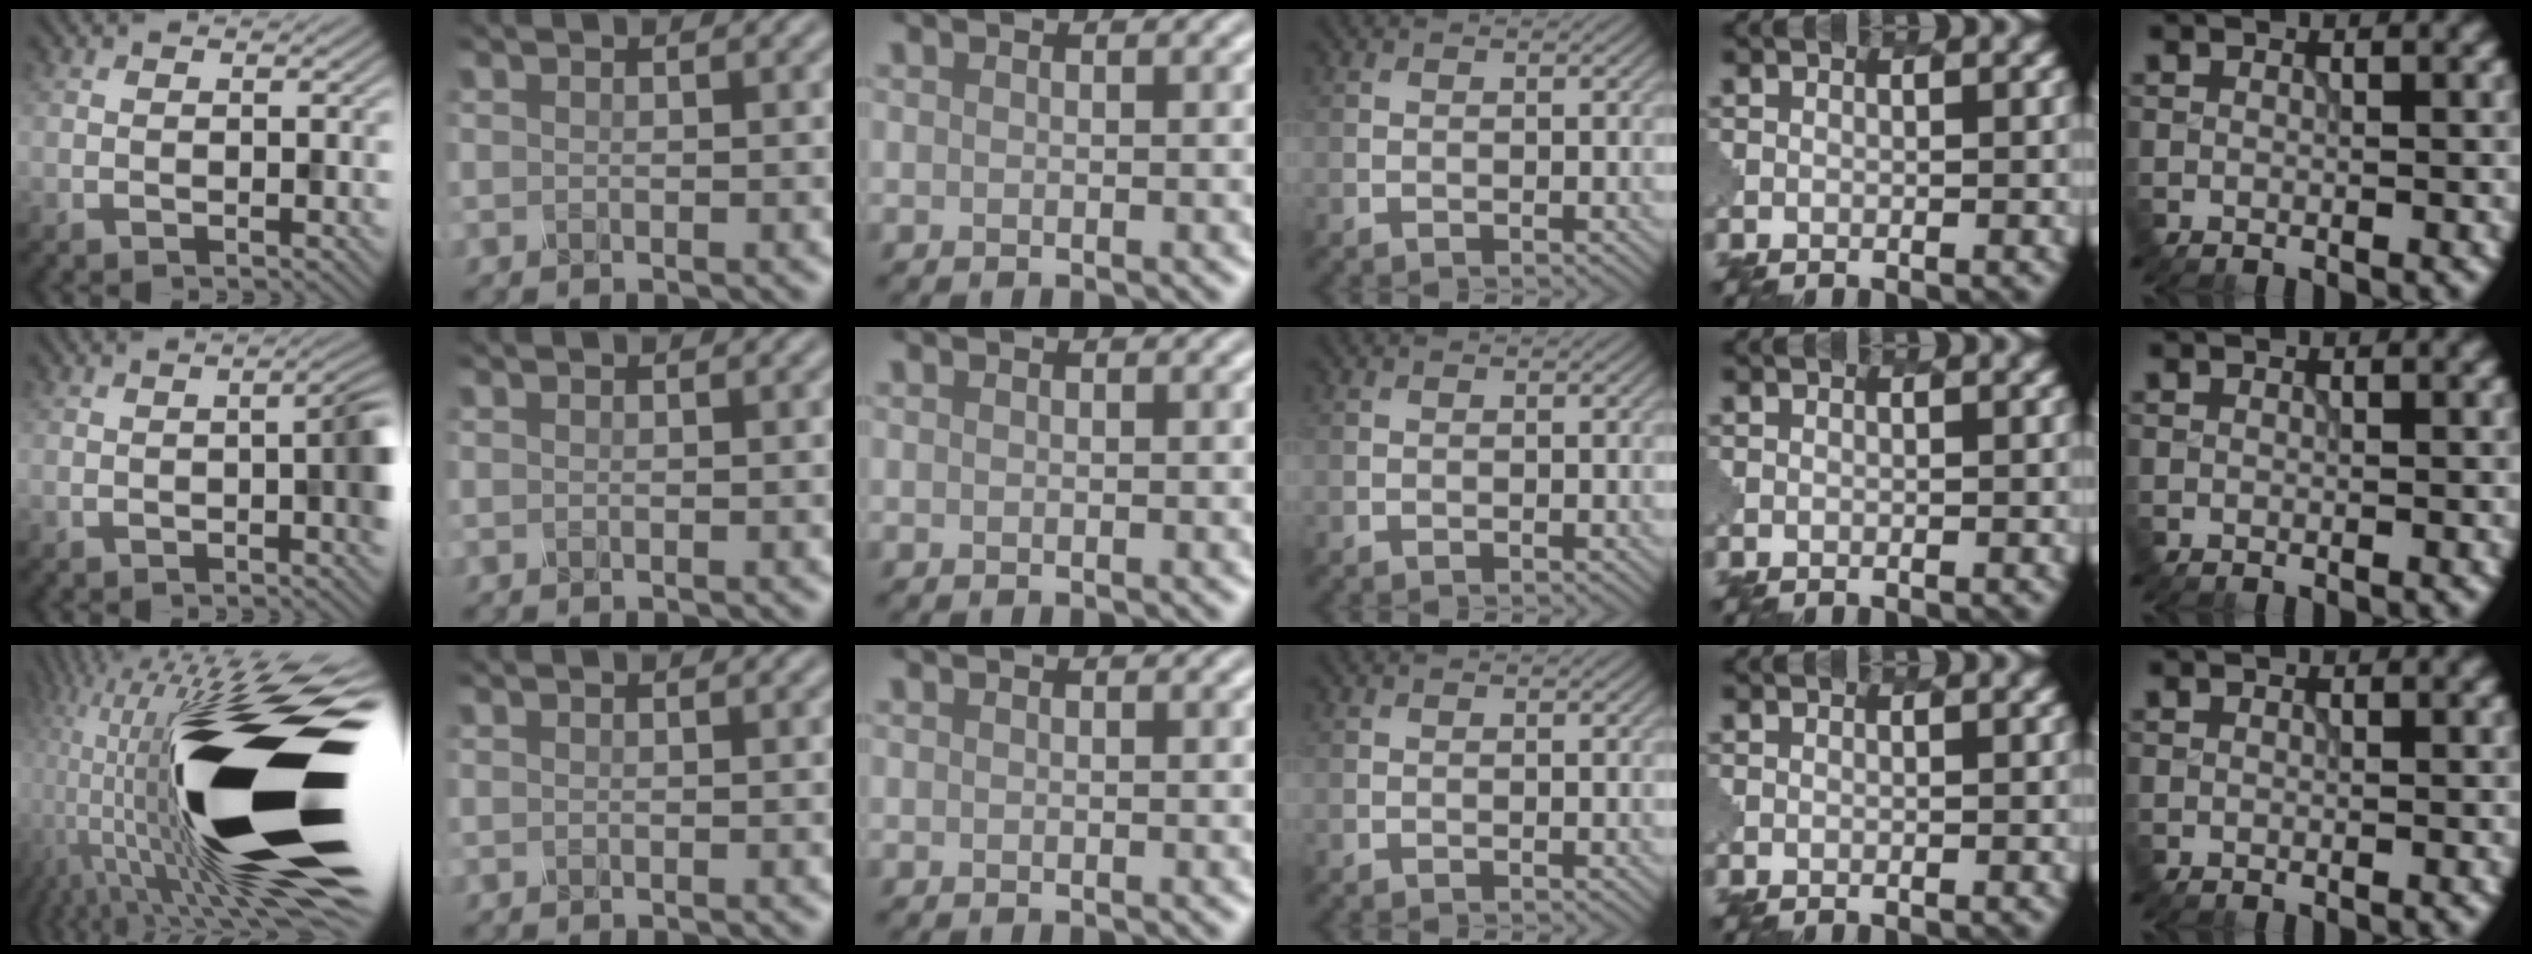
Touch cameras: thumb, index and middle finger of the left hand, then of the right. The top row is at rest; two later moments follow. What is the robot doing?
{"motion": "dispense", "object": "spray bottle"}